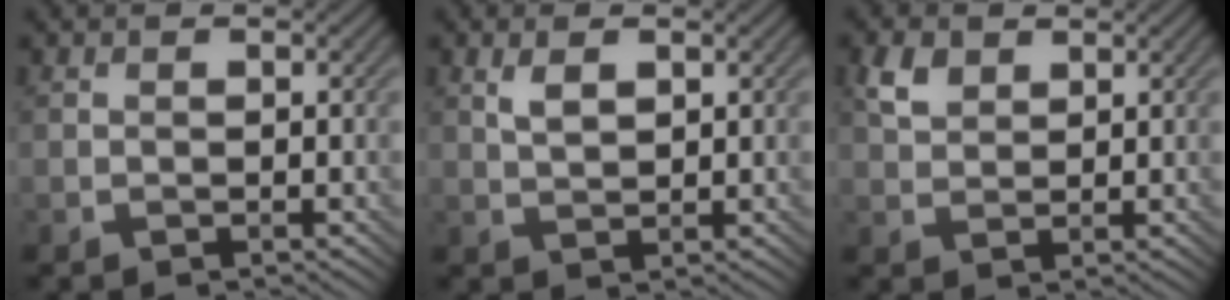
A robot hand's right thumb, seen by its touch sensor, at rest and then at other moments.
{"total": 2.6, "force": [1.2, 1.2, 2.0], "torque": [-0.046, 0.000, 0.027]}
{"total": 3.1, "force": [1.8, 1.9, 1.7], "torque": [-0.039, 0.002, 0.037]}